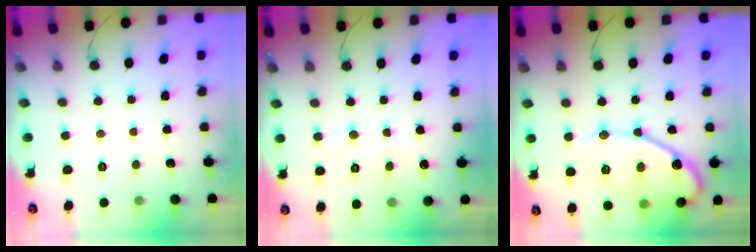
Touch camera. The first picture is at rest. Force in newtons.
{"total": 3.4, "press": 3.4, "slide": 0.3}
{"total": 13.8, "press": 13.8, "slide": 0.8}